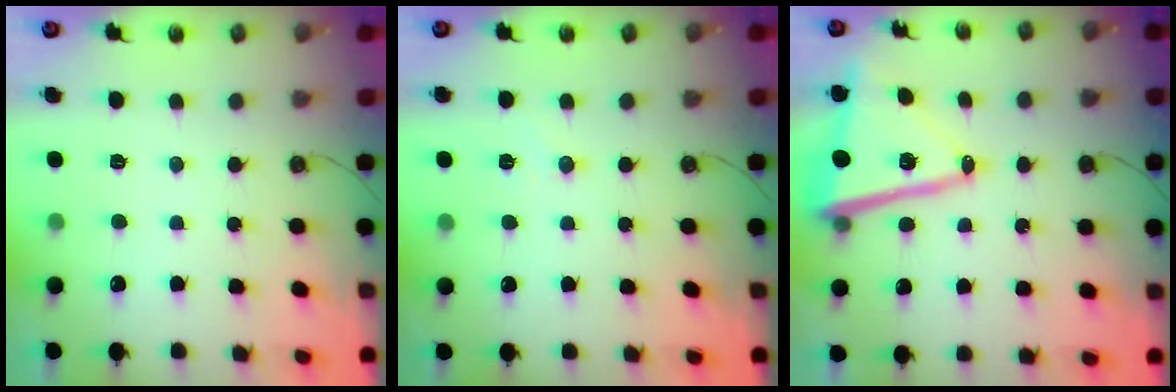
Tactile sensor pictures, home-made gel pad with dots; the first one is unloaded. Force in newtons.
{"total": 4.4, "press": 4.0, "slide": 1.8}
{"total": 14.9, "press": 14.8, "slide": 1.8}